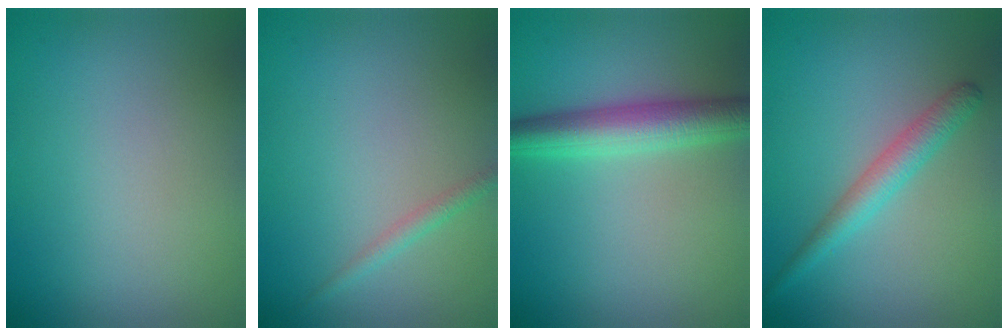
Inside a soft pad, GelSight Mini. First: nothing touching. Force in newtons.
{"total": 1.2, "press": 1.2, "slide": 0.1}
{"total": 4.7, "press": 4.7, "slide": 0.1}
{"total": 2.7, "press": 2.7, "slide": 0.1}